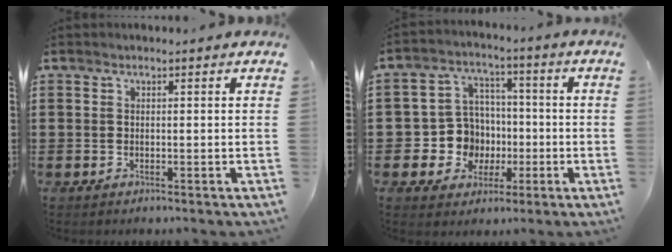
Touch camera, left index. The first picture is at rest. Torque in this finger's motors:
{"motor_torque": [0.80, 0.06, 0.42, 0.05]}